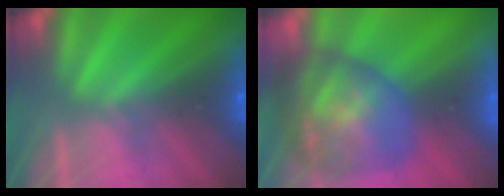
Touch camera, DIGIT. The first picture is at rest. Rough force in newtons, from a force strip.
{"total": 9.5}